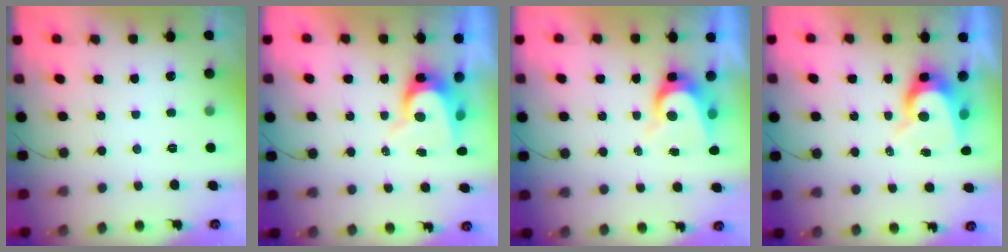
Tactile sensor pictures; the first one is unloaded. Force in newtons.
{"total": 7.9, "press": 7.9, "slide": 0.4}
{"total": 6.6, "press": 6.6, "slide": 0.5}
{"total": 7.8, "press": 7.8, "slide": 0.5}